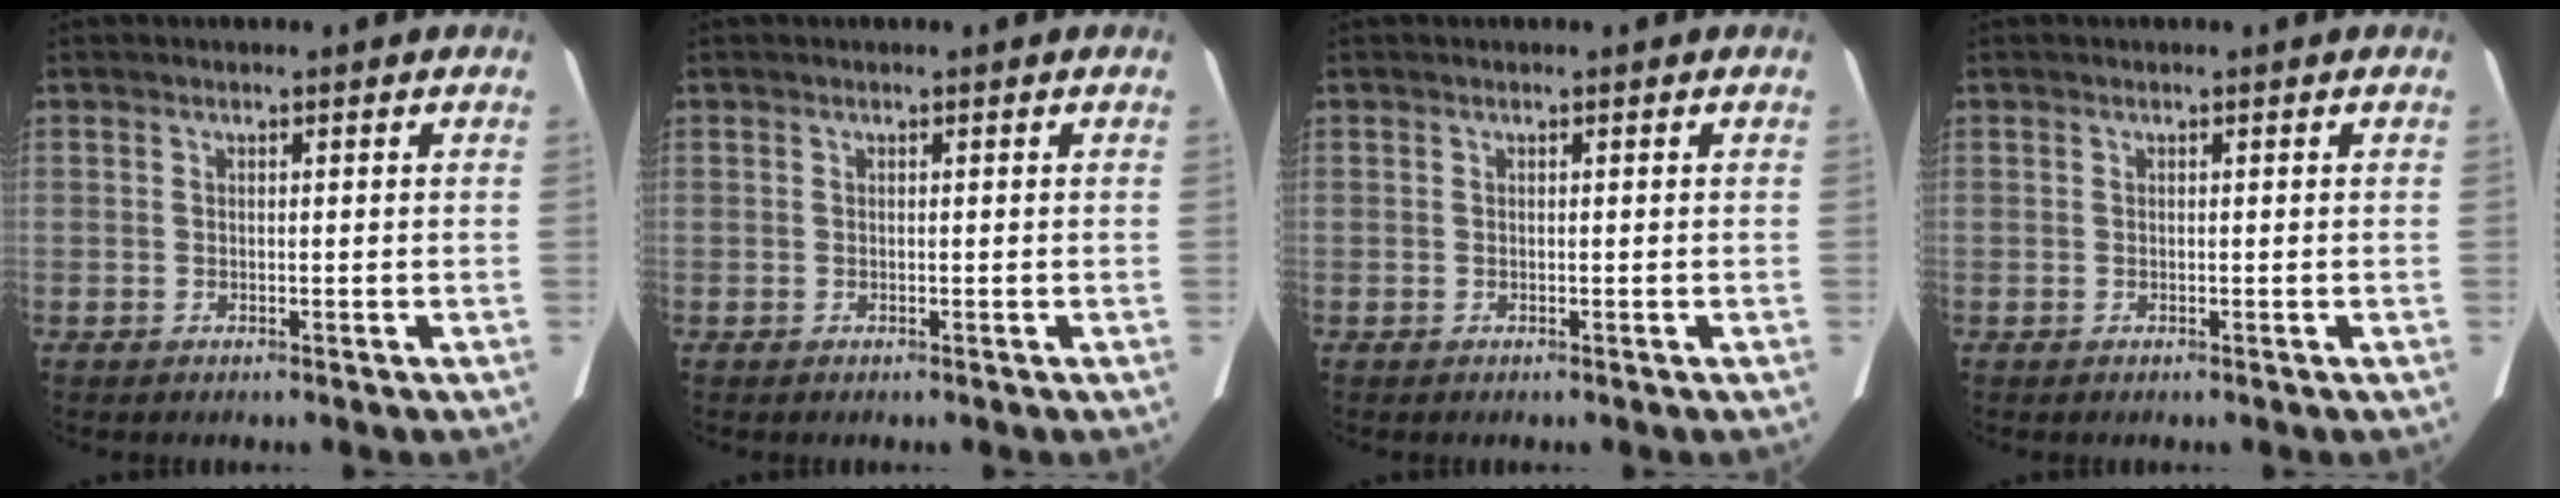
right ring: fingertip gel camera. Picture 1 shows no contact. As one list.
[{"total": 0.0}, {"total": 0.0}, {"total": 0.0}]